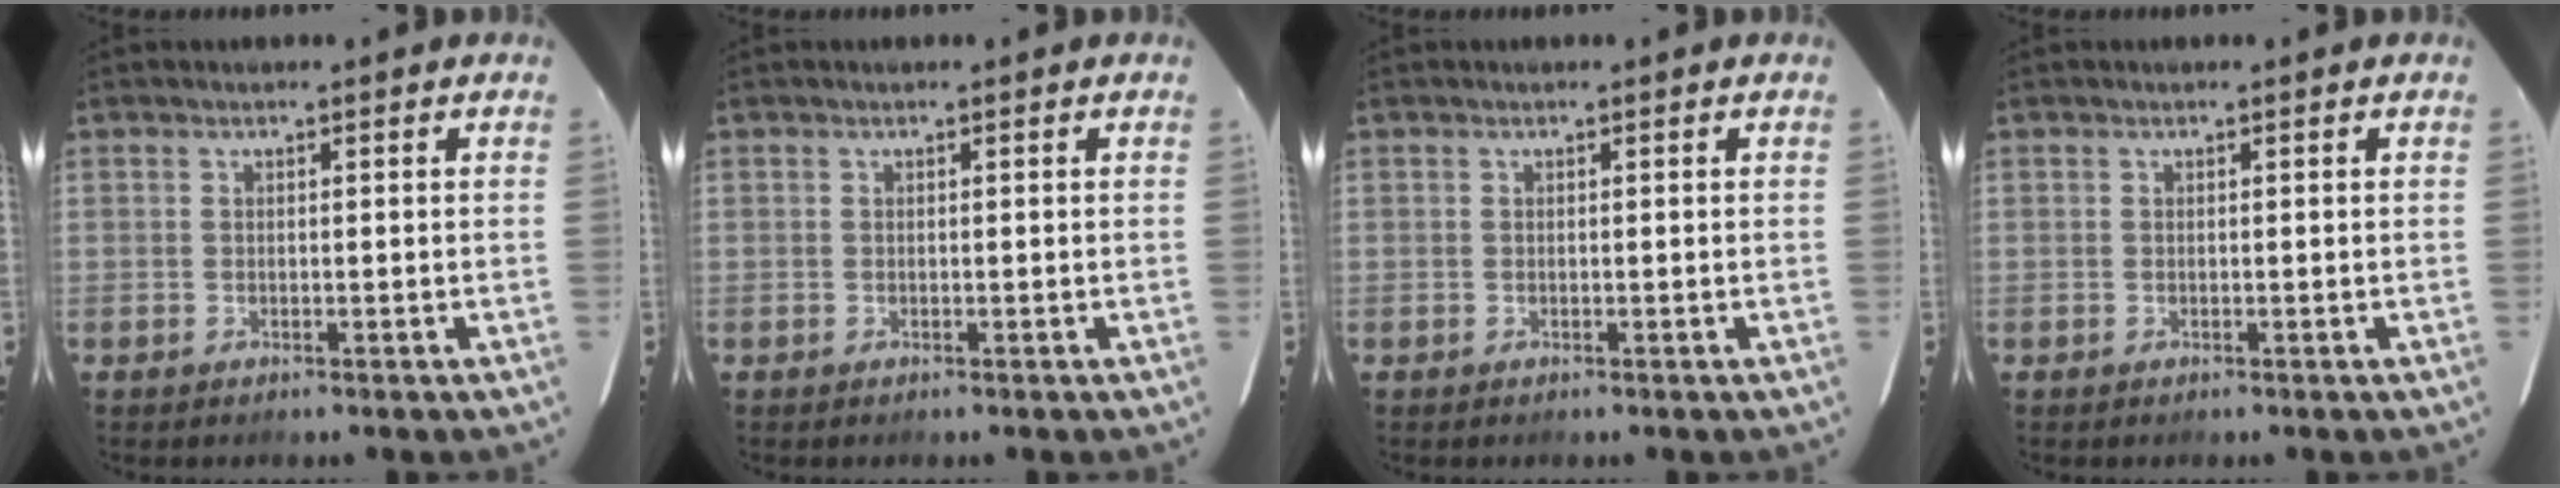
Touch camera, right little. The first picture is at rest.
{"total": 0.0}
{"total": 0.0}
{"total": 0.0}